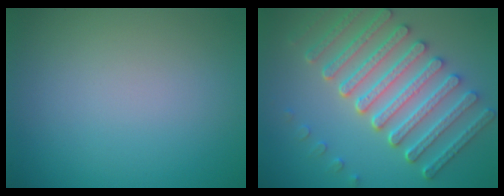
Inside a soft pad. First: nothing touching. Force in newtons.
{"total": 7.9, "press": 6.1, "slide": 5.0}